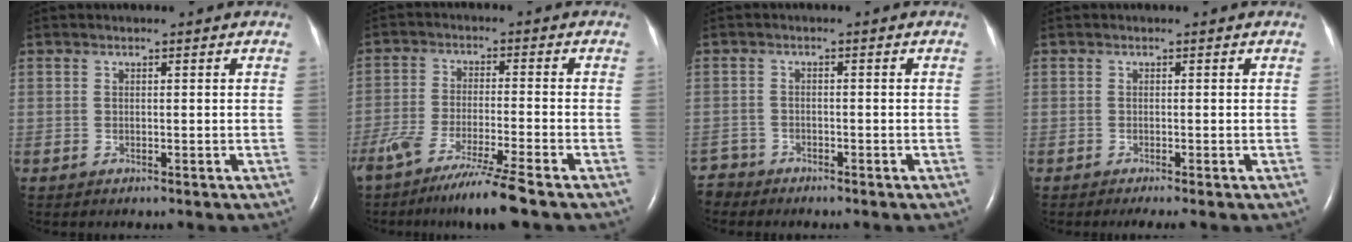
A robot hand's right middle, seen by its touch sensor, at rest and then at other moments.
{"total": 10.3, "force": [-7.8, -1.1, 6.6], "torque": [-0.116, -0.036, -0.134]}
{"total": 2.8, "force": [-2.6, 0.8, -1.0], "torque": [0.015, -0.004, -0.052]}
{"total": 1.9, "force": [-1.5, -0.3, 1.1], "torque": [-0.015, -0.005, -0.021]}